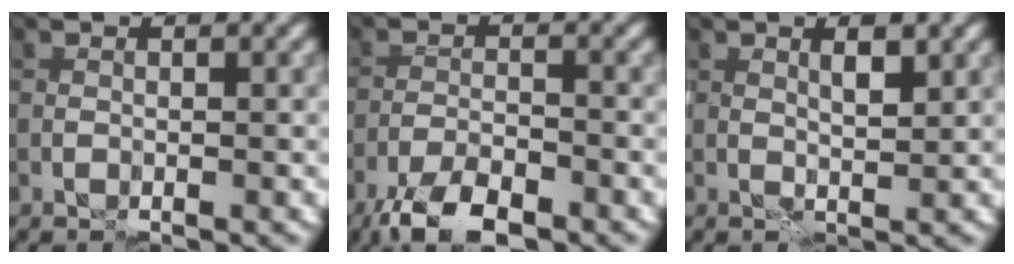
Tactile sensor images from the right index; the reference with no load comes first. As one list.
[{"total": 5.3, "force": [-4.0, 1.7, 3.1], "torque": [-0.052, -0.004, -0.078]}, {"total": 1.6, "force": [1.0, 0.3, 1.2], "torque": [-0.016, -0.003, 0.017]}]